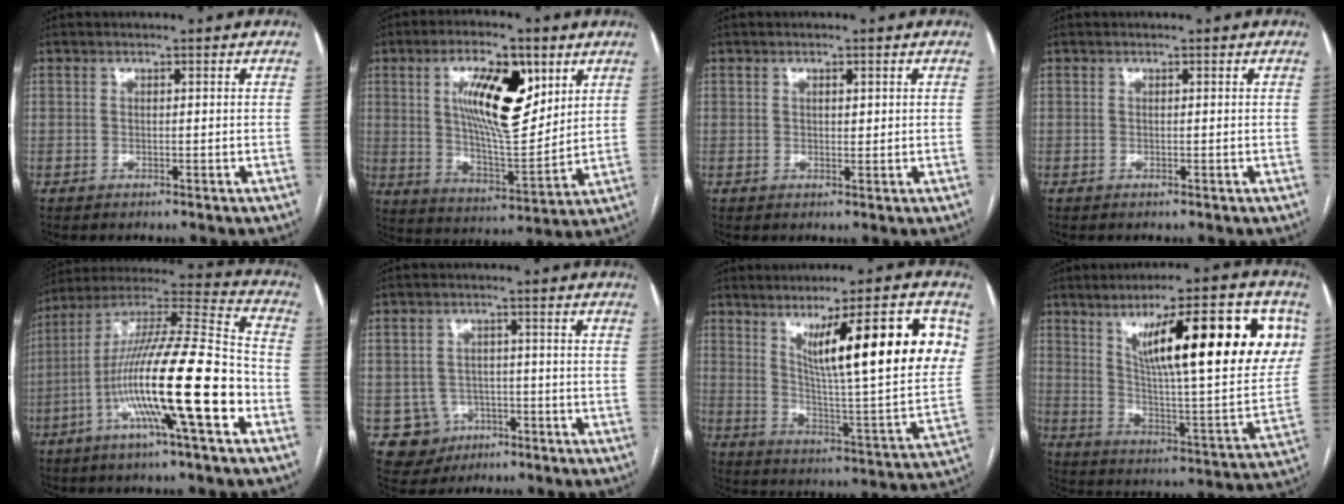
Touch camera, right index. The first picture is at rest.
{"total": 14.8, "force": [5.6, 4.8, 12.8], "torque": [-0.224, 0.005, 0.099]}
{"total": 1.2, "force": [0.5, 0.5, 0.9], "torque": [-0.016, -0.002, 0.008]}
{"total": 0.0}
{"total": 20.9, "force": [-6.8, 1.0, 19.8], "torque": [-0.358, -0.009, -0.124]}
{"total": 6.1, "force": [-2.0, 5.7, 0.6], "torque": [-0.010, 0.010, -0.021]}
{"total": 20.9, "force": [8.2, 2.1, 19.1], "torque": [-0.264, -0.002, 0.123]}
{"total": 24.2, "force": [9.1, 4.5, 21.9], "torque": [-0.317, 0.017, 0.140]}